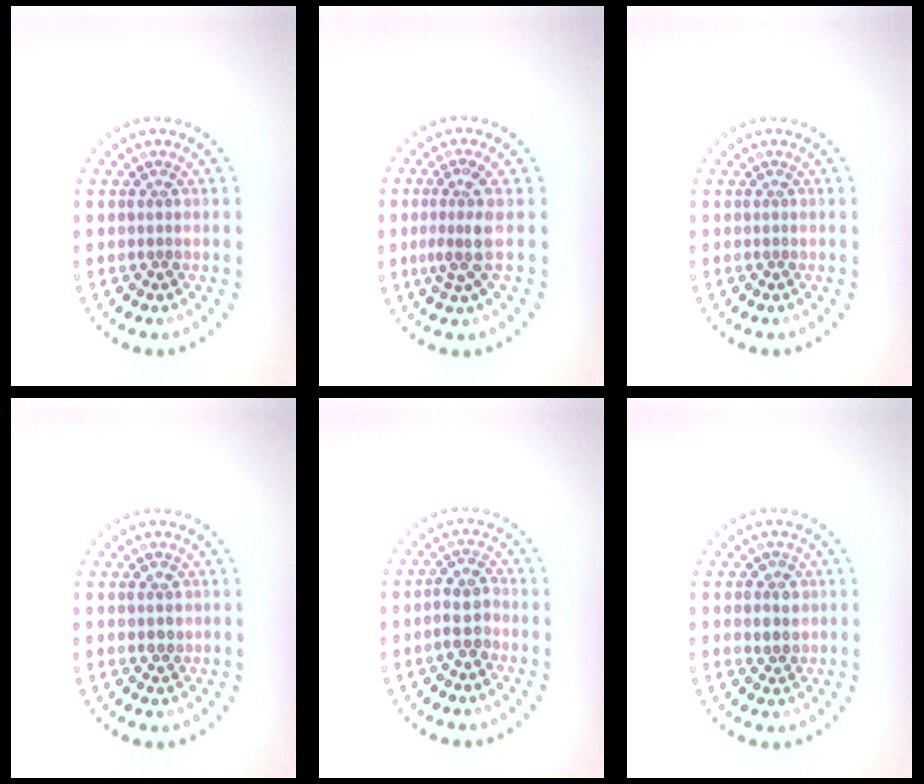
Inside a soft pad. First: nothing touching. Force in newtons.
{"total": 2.7, "press": 2.0, "slide": 1.9}
{"total": 0.0}
{"total": 1.4, "press": 1.4, "slide": 0.5}
{"total": 2.7, "press": 2.5, "slide": 1.1}
{"total": 1.9, "press": 1.9, "slide": 0.5}